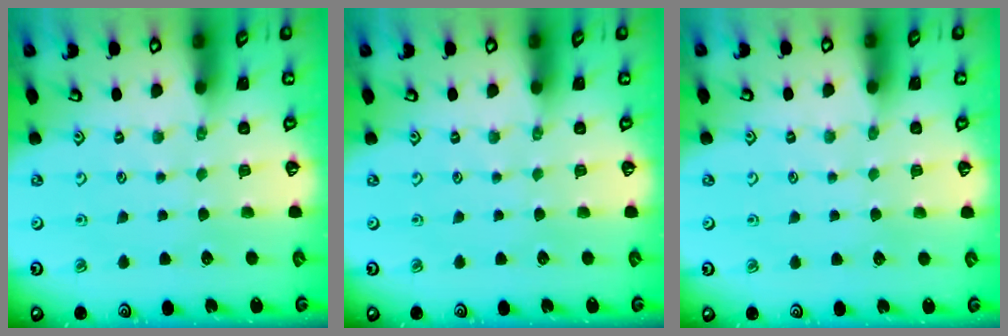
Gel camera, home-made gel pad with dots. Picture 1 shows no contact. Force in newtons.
{"total": 0.0}
{"total": 0.9, "press": 0.9, "slide": 0.1}